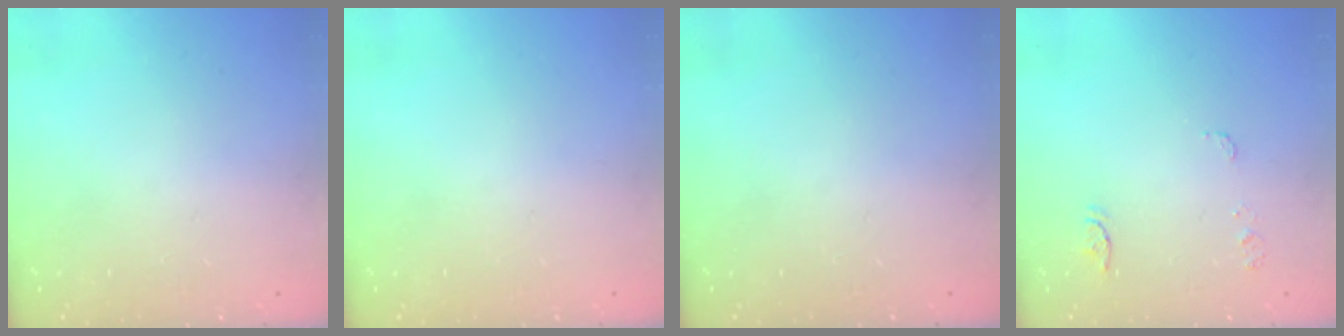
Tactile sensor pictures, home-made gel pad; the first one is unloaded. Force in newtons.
{"total": 0.0}
{"total": 0.0}
{"total": 6.9, "press": 6.9, "slide": 0.5}